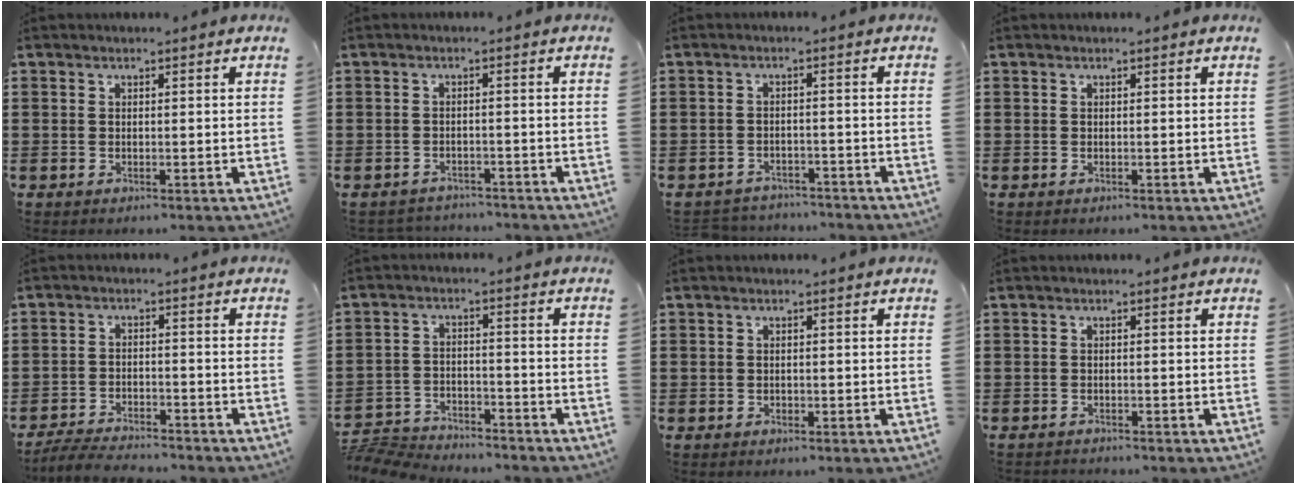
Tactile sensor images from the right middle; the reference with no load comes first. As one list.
[{"total": 2.2, "force": [-2.2, 0.6, -0.2], "torque": [-0.005, -0.001, -0.049]}, {"total": 2.7, "force": [-2.6, 0.6, -0.3], "torque": [-0.004, 0.001, -0.060]}, {"total": 0.0}, {"total": 4.6, "force": [-4.5, 0.7, 0.6], "torque": [-0.017, 0.004, -0.094]}, {"total": 6.2, "force": [-6.1, 0.9, 0.6], "torque": [-0.017, 0.011, -0.126]}, {"total": 0.7, "force": [-0.3, 0.7, 0.0], "torque": [-0.002, 0.006, -0.009]}, {"total": 0.8, "force": [-0.8, 0.1, -0.1], "torque": [0.000, 0.002, -0.018]}]